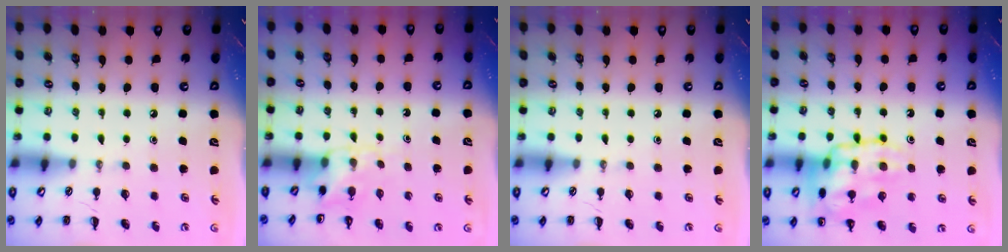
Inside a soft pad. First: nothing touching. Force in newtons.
{"total": 4.5, "press": 4.3, "slide": 1.4}
{"total": 0.0}
{"total": 17.2, "press": 17.1, "slide": 1.5}